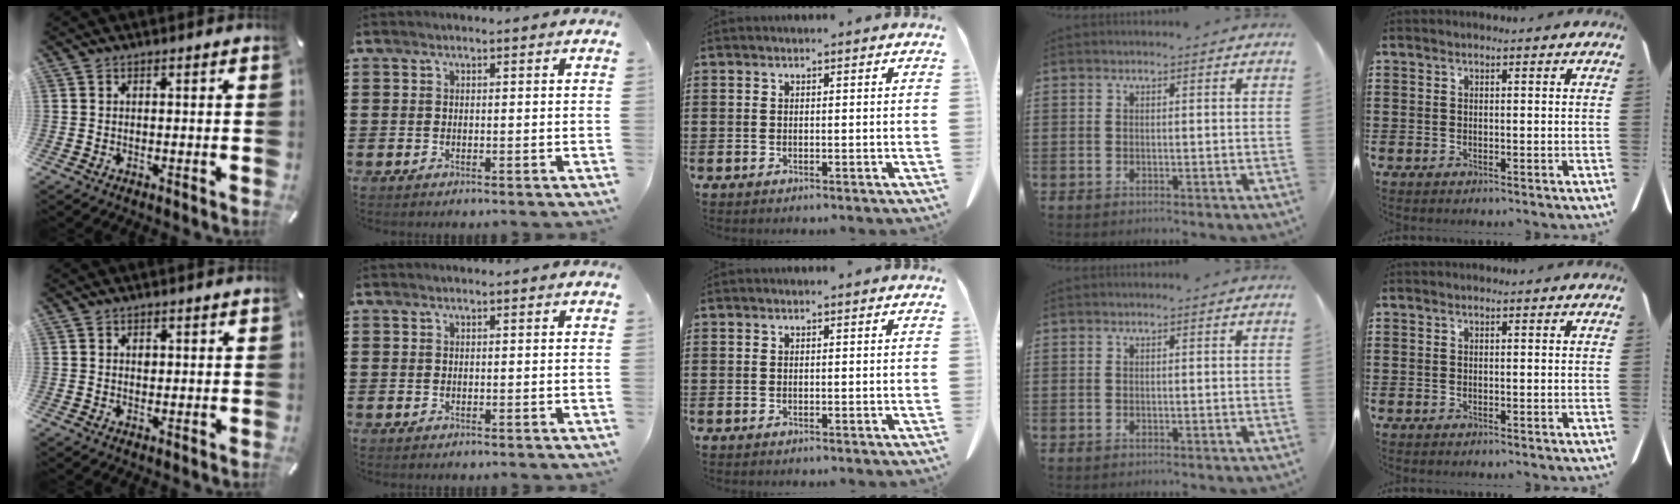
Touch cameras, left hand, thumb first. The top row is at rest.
{"thumb": {"total": 1.0, "force": [0.3, 0.9, 0.5], "torque": [-0.002, -0.002, 0.003]}}